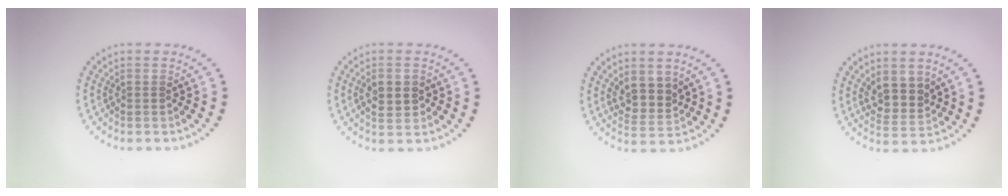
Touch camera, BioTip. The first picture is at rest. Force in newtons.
{"total": 2.8, "press": 2.8, "slide": 0.1}
{"total": 2.9, "press": 2.5, "slide": 1.6}
{"total": 2.9, "press": 2.5, "slide": 1.6}